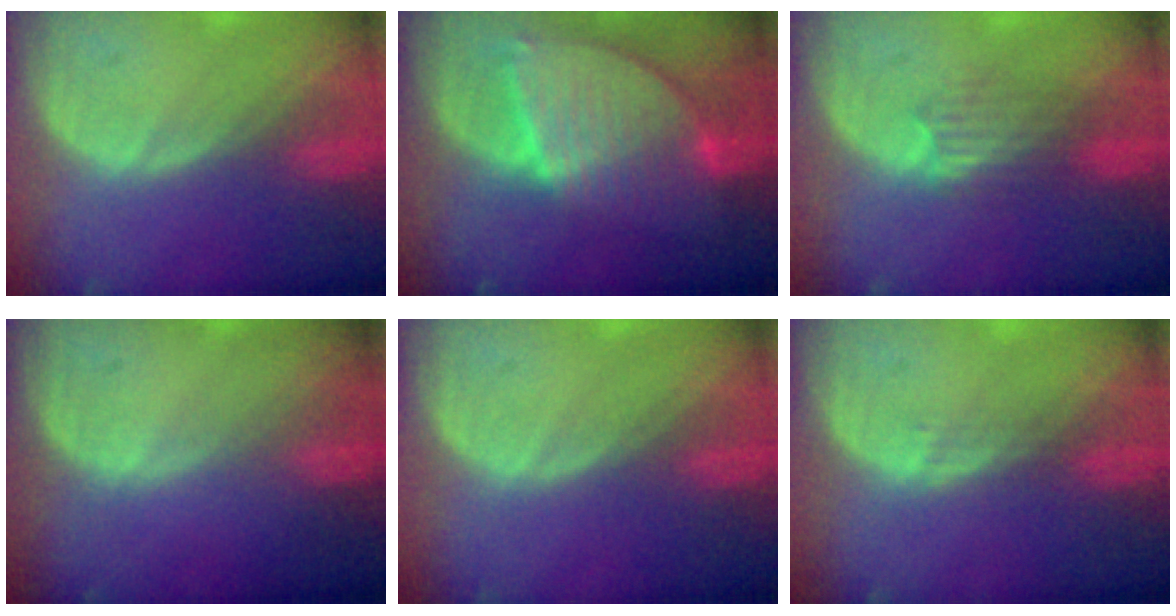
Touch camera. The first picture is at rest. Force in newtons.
{"total": 9.2, "press": 7.8, "slide": 4.8}
{"total": 3.3, "press": 3.2, "slide": 0.8}
{"total": 0.0}
{"total": 0.0}
{"total": 1.1, "press": 0.9, "slide": 0.7}